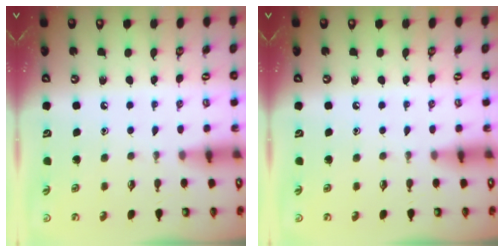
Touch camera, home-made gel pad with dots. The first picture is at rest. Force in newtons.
{"total": 0.0}